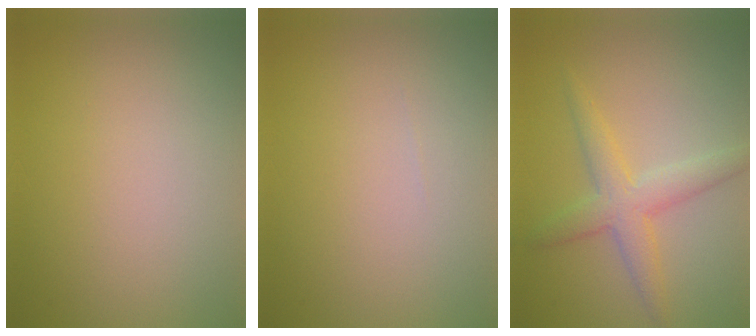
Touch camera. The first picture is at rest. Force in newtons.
{"total": 0.0}
{"total": 3.6, "press": 3.6, "slide": 0.1}